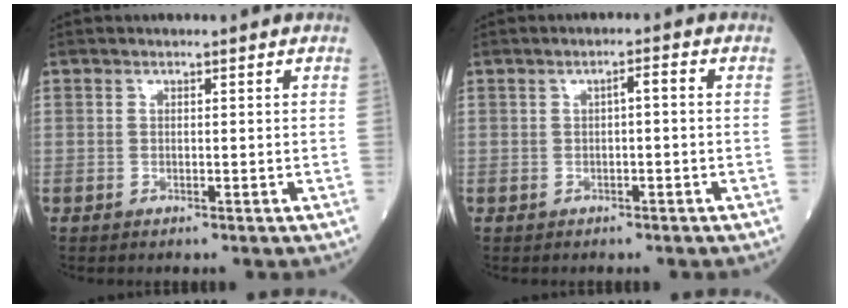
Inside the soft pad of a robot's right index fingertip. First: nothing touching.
{"total": 2.0, "force": [0.1, 0.5, 1.9], "torque": [-0.037, 0.012, 0.003]}